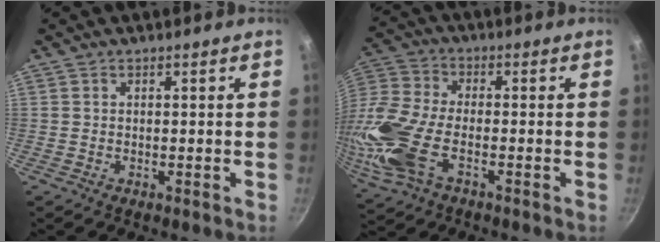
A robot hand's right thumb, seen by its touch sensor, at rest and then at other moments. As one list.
[{"total": 18.9, "force": [-5.5, 10.2, 14.9], "torque": [-0.375, 0.004, -0.102]}]